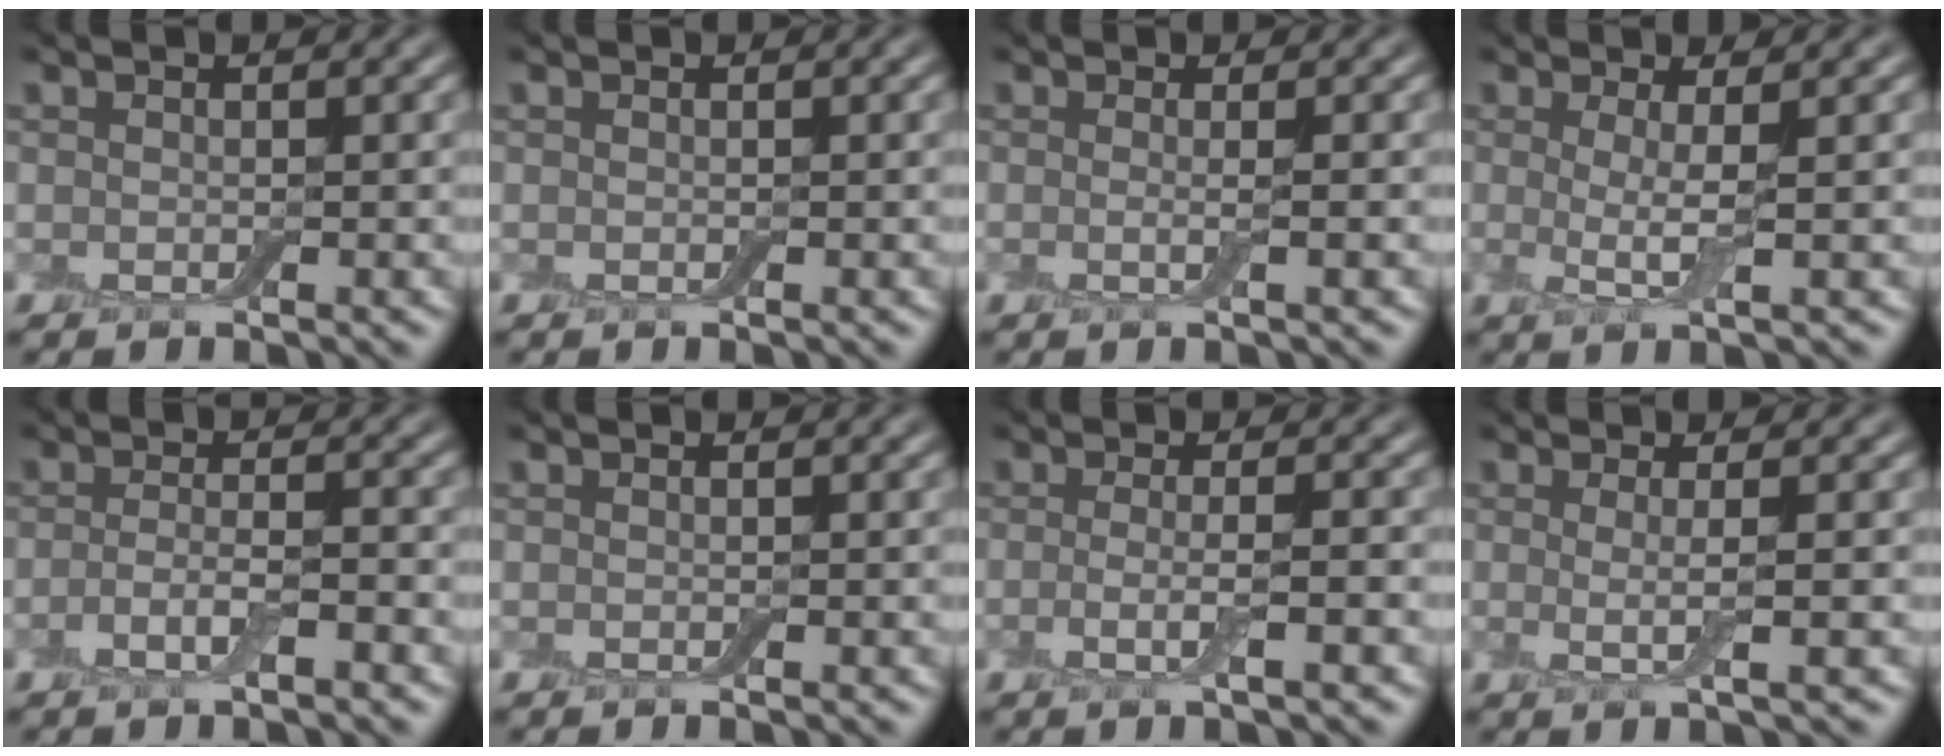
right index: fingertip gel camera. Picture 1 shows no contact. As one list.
[{"total": 0.0}, {"total": 1.7, "force": [-0.1, 0.4, 1.6], "torque": [-0.027, -0.008, -0.009]}, {"total": 2.6, "force": [0.3, 0.5, 2.6], "torque": [-0.049, -0.010, 0.002]}, {"total": 2.7, "force": [-1.2, 0.8, 2.3], "torque": [-0.048, 0.003, -0.029]}, {"total": 0.0}, {"total": 2.7, "force": [-0.6, 0.6, 2.6], "torque": [-0.054, -0.011, -0.014]}, {"total": 2.6, "force": [0.1, 0.6, 2.6], "torque": [-0.045, -0.009, -0.002]}]